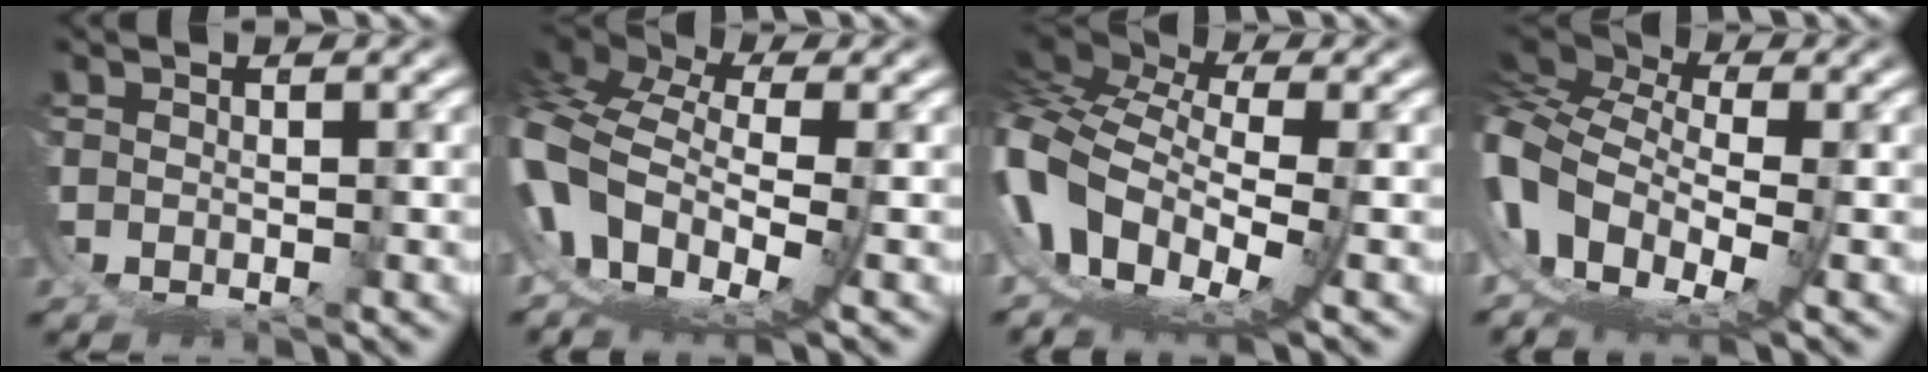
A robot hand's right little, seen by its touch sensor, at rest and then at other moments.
{"total": 6.4, "force": [0.8, 3.8, 5.1], "torque": [-0.131, -0.020, 0.018]}
{"total": 8.3, "force": [0.5, 5.2, 6.5], "torque": [-0.155, -0.019, 0.012]}
{"total": 9.0, "force": [1.3, 6.0, 6.6], "torque": [-0.153, -0.017, 0.020]}